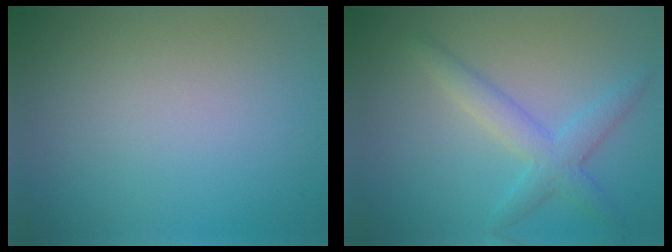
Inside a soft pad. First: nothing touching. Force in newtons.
{"total": 3.4, "press": 3.4, "slide": 0.1}